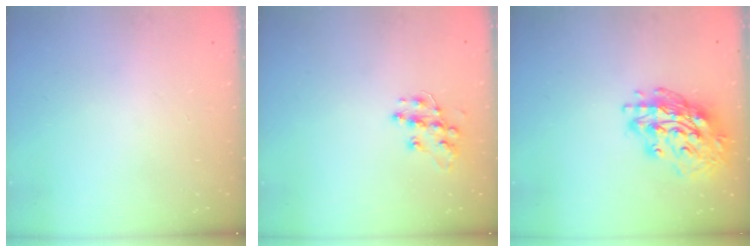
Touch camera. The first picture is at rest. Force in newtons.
{"total": 11.3, "press": 11.2, "slide": 0.7}
{"total": 17.4, "press": 17.3, "slide": 1.8}